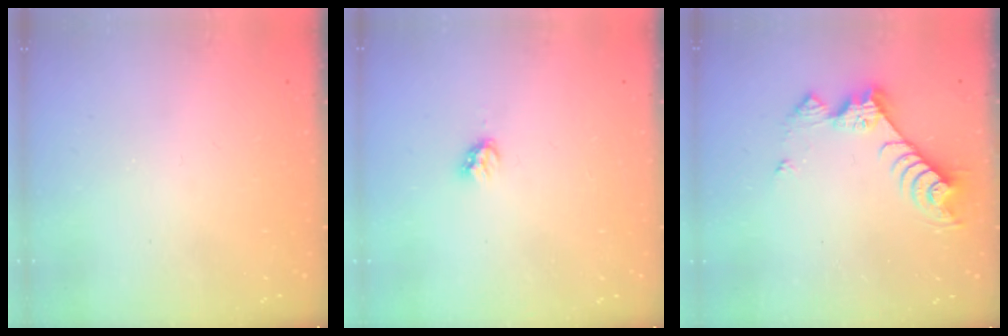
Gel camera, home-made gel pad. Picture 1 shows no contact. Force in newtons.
{"total": 2.8, "press": 2.8, "slide": 0.2}
{"total": 9.3, "press": 9.3, "slide": 0.4}